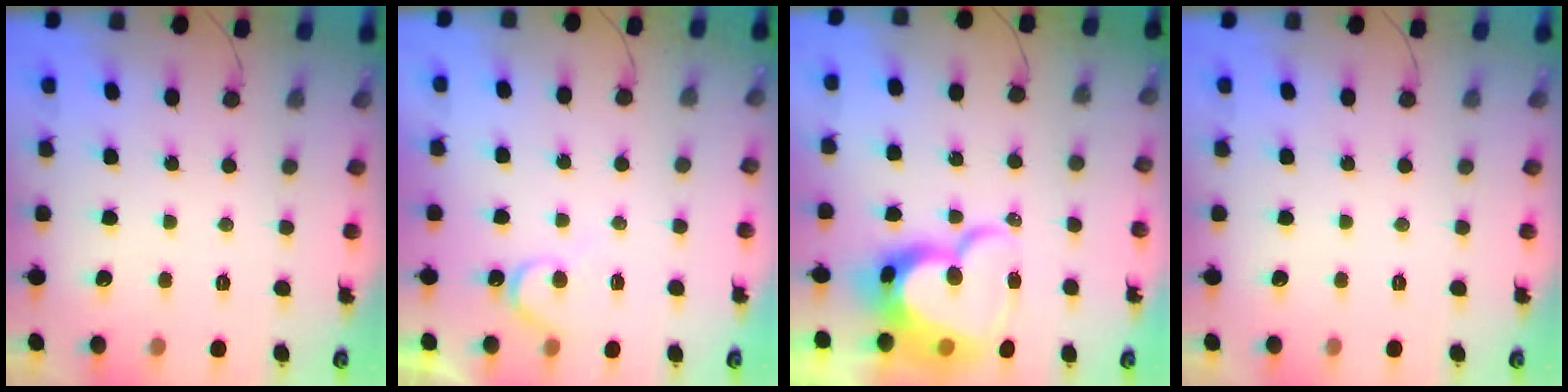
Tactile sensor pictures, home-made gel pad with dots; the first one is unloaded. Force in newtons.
{"total": 5.4, "press": 5.4, "slide": 0.6}
{"total": 18.7, "press": 18.6, "slide": 1.9}
{"total": 0.0}